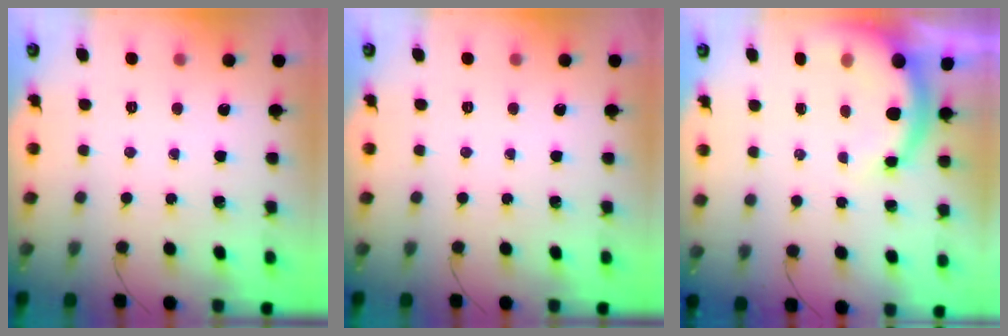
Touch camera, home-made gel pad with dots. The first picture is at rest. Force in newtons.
{"total": 0.0}
{"total": 7.3, "press": 7.2, "slide": 0.7}